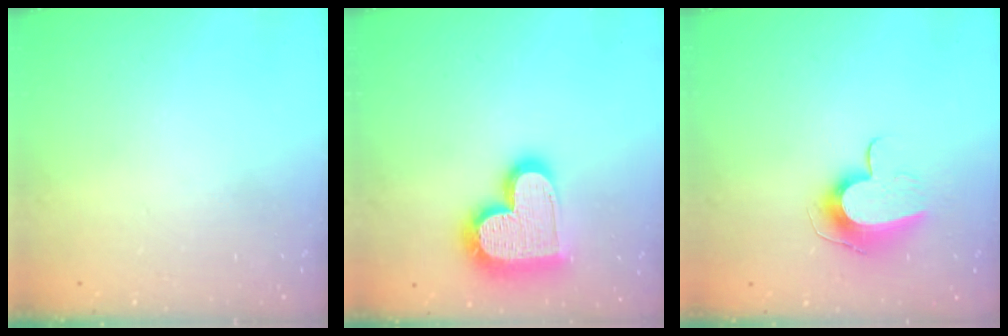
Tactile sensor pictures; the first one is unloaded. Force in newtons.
{"total": 20.7, "press": 20.7, "slide": 1.5}
{"total": 11.2, "press": 11.1, "slide": 0.5}